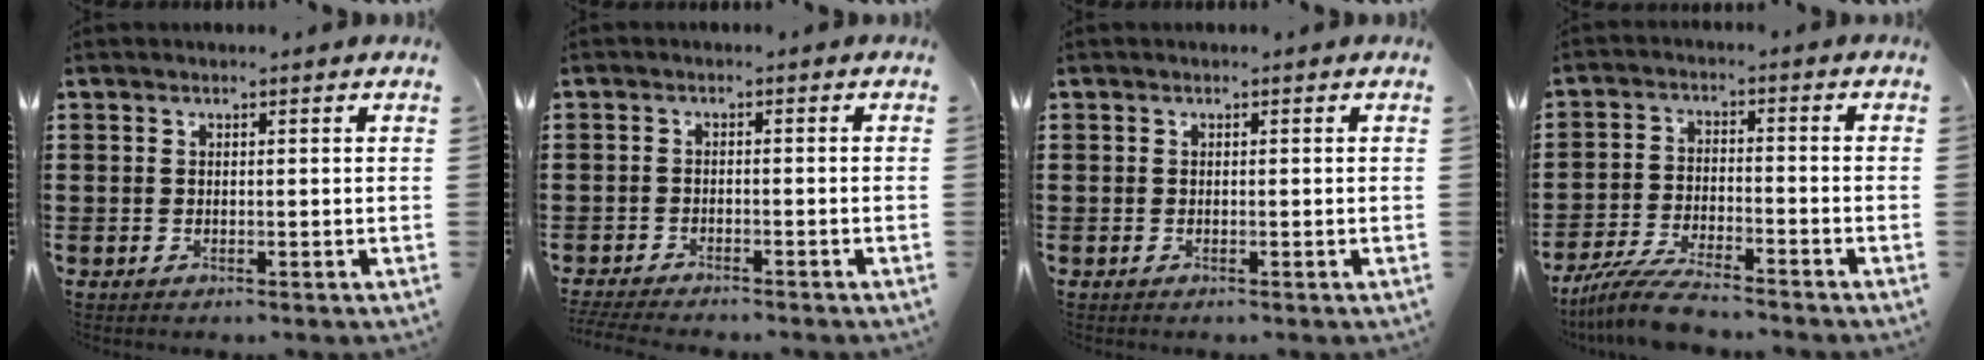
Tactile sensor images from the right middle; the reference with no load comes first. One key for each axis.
{"total": 2.4, "fx": -2.4, "fy": -0.1, "fz": 0.3, "tx": -0.016, "ty": -0.007, "tz": -0.051}
{"total": 0.0}
{"total": 7.0, "fx": -6.2, "fy": 0.6, "fz": 3.2, "tx": -0.075, "ty": -0.008, "tz": -0.118}